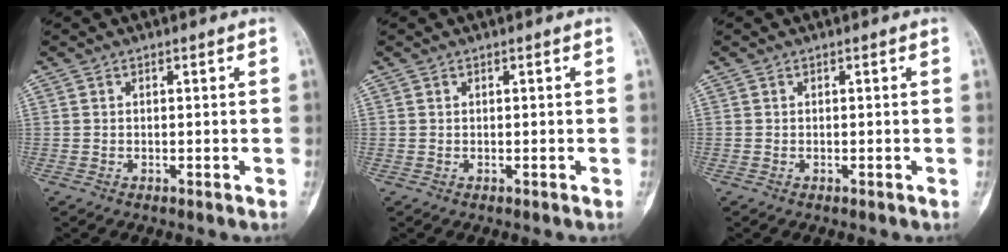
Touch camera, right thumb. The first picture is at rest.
{"total": 0.0}
{"total": 0.0}